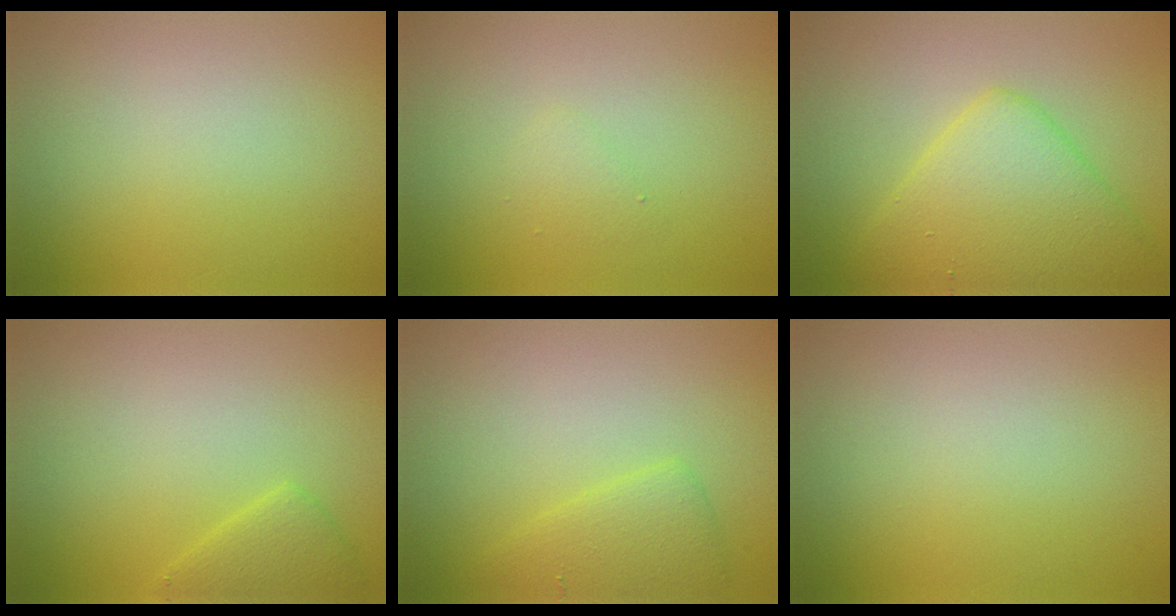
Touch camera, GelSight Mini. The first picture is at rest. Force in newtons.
{"total": 0.8, "press": 0.8, "slide": 0.1}
{"total": 6.7, "press": 6.7, "slide": 0.1}
{"total": 2.3, "press": 2.3, "slide": 0.1}
{"total": 2.6, "press": 2.6, "slide": 0.2}
{"total": 0.0}